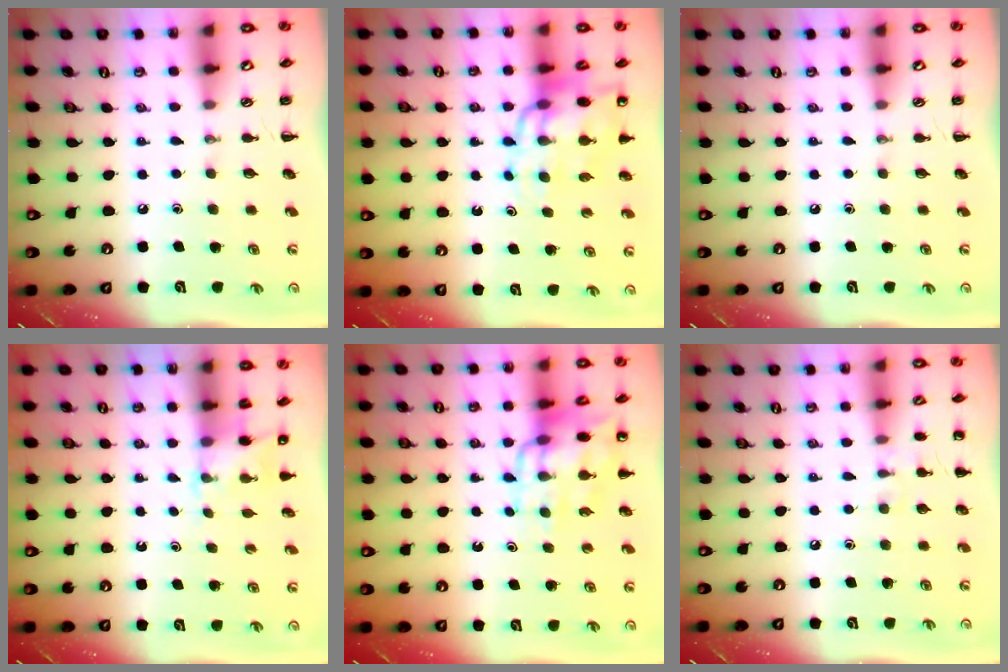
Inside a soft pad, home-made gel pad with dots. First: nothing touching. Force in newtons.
{"total": 13.9, "press": 13.5, "slide": 3.5}
{"total": 0.0}
{"total": 4.0, "press": 3.8, "slide": 1.2}
{"total": 13.1, "press": 12.8, "slide": 2.9}
{"total": 5.8, "press": 5.5, "slide": 1.9}